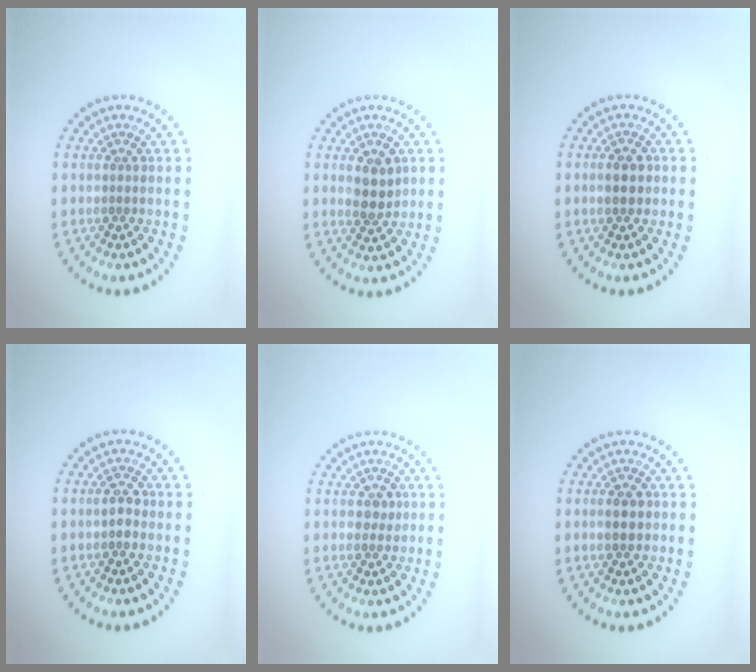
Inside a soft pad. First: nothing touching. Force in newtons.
{"total": 2.9, "press": 2.8, "slide": 0.7}
{"total": 2.3, "press": 2.3, "slide": 0.2}
{"total": 1.6, "press": 1.5, "slide": 0.4}
{"total": 1.5, "press": 1.5, "slide": 0.2}
{"total": 1.8, "press": 1.8, "slide": 0.1}